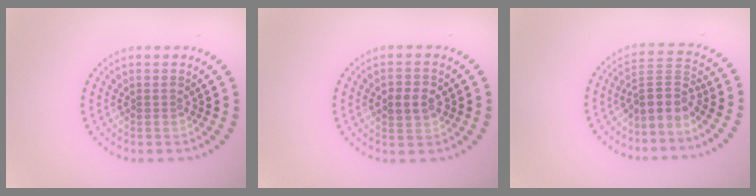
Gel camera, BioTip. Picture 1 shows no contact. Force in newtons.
{"total": 2.6, "press": 2.6, "slide": 0.2}
{"total": 3.1, "press": 2.3, "slide": 2.1}